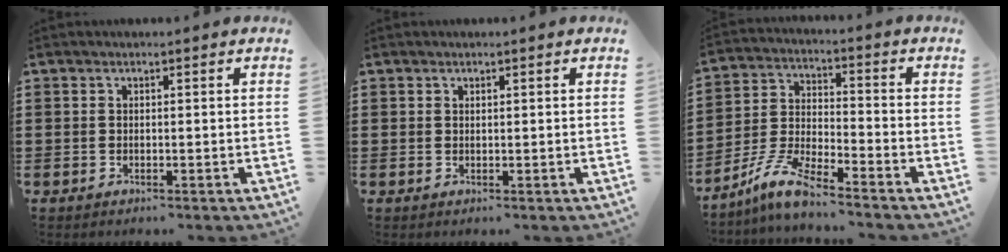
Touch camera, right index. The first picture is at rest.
{"total": 0.6, "force": [0.5, 0.3, 0.2], "torque": [-0.004, 0.001, 0.010]}
{"total": 7.7, "force": [-6.6, 0.3, 3.9], "torque": [-0.104, -0.013, -0.135]}